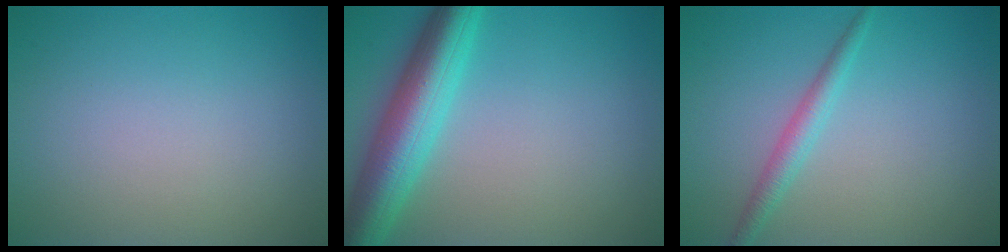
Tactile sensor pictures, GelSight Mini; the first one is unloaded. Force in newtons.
{"total": 7.2, "press": 7.2, "slide": 0.2}
{"total": 2.0, "press": 2.0, "slide": 0.1}